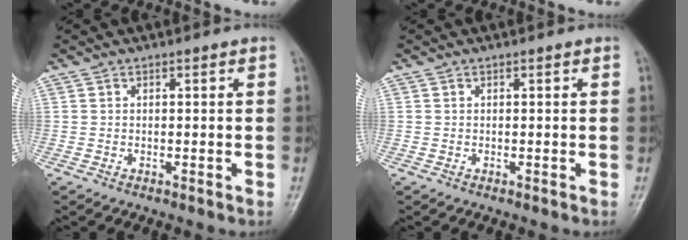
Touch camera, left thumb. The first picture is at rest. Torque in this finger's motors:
{"motor_torque": [0.00, 0.00, 0.00, 0.00, 0.00]}